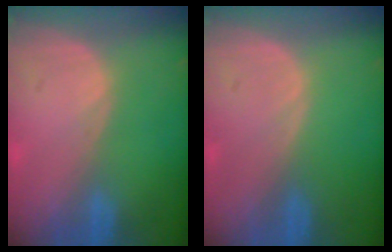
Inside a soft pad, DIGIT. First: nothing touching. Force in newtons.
{"total": 0.0}